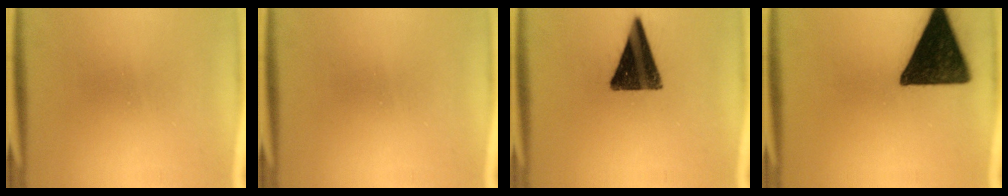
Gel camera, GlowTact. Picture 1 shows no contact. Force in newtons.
{"total": 0.0}
{"total": 13.3}
{"total": 17.4}